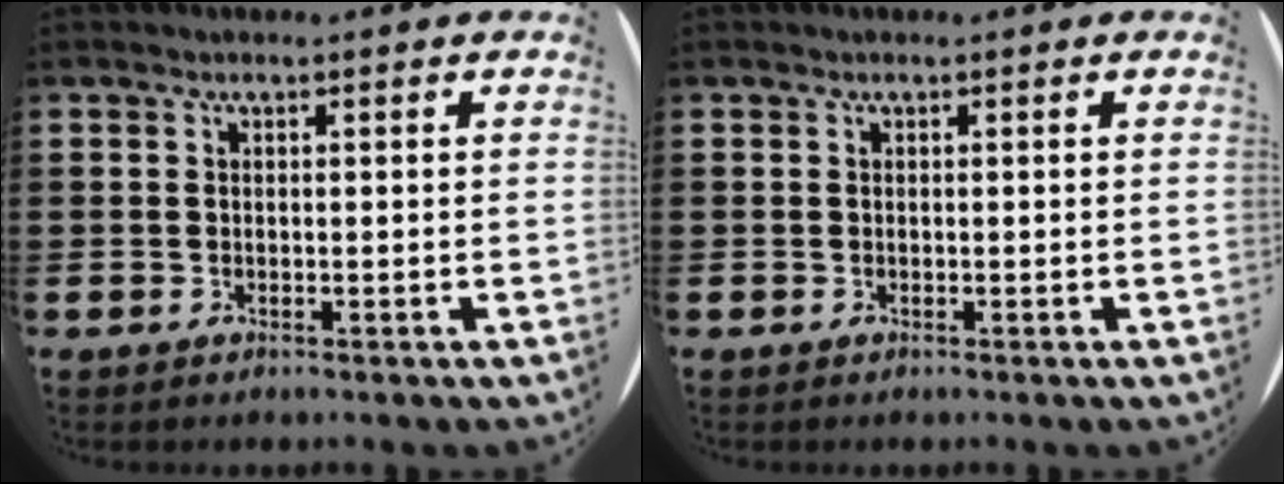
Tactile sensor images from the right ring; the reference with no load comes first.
{"total": 0.0}